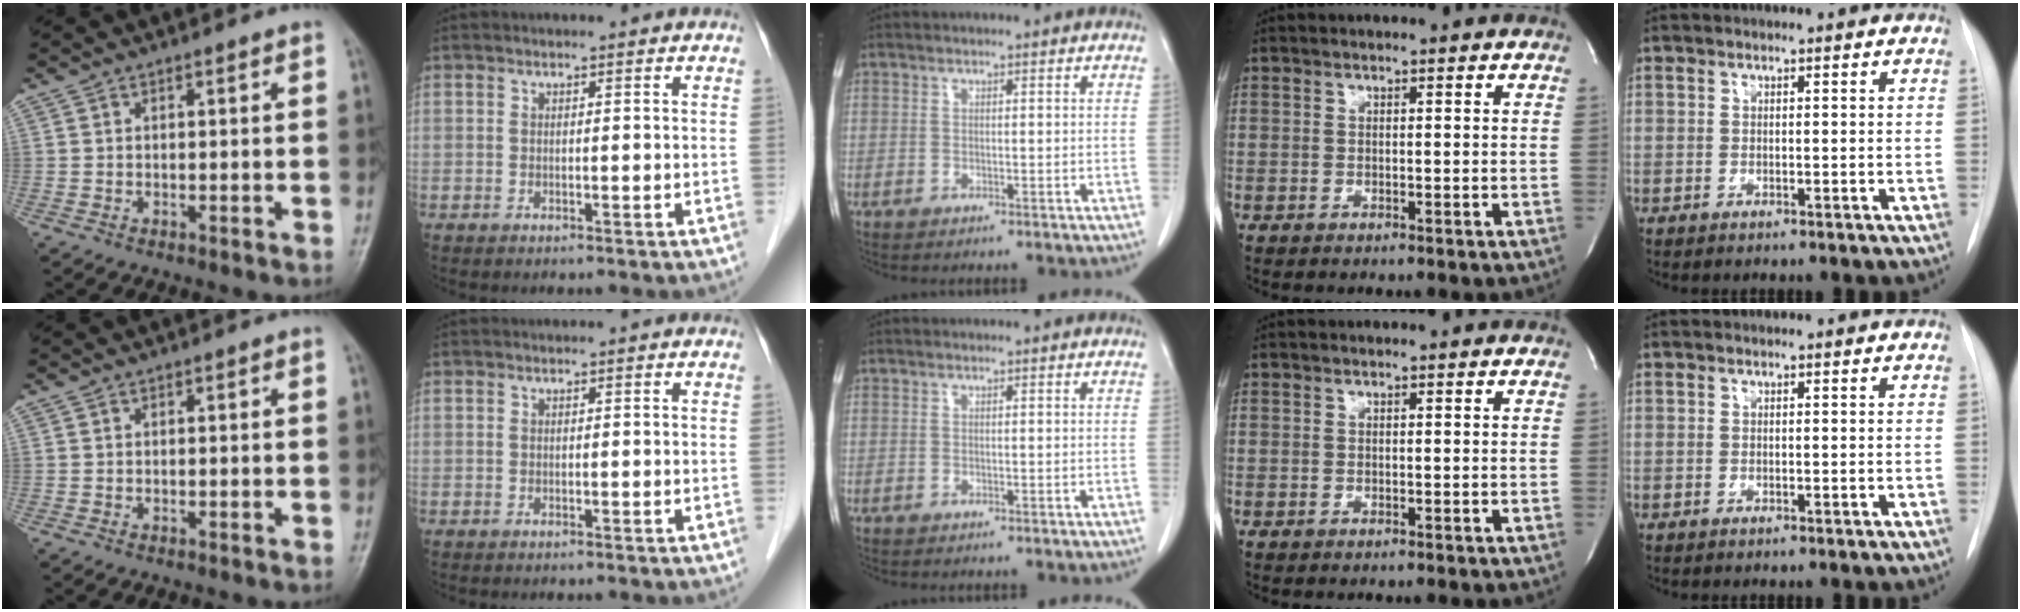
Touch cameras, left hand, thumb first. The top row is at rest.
{}